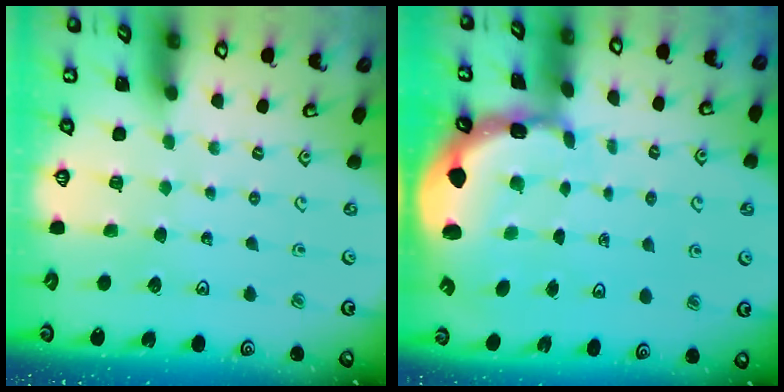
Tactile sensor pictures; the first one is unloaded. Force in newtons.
{"total": 2.2, "press": 2.0, "slide": 1.0}